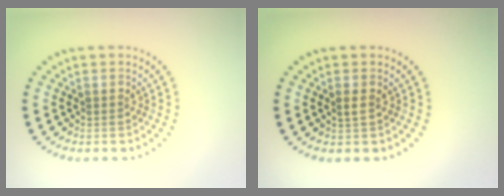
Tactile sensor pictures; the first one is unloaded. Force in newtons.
{"total": 0.7, "press": 0.7, "slide": 0.1}